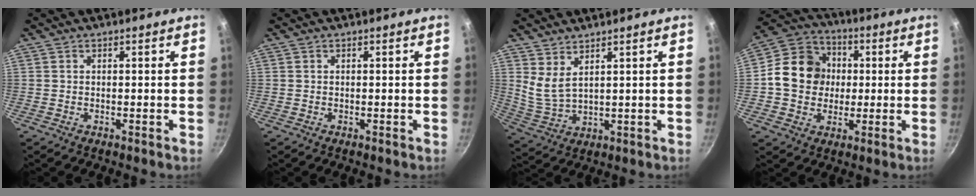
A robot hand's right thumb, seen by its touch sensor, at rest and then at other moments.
{"total": 0.0}
{"total": 5.1, "force": [3.4, 1.8, 3.4], "torque": [-0.063, -0.038, 0.077]}
{"total": 13.6, "force": [0.4, 11.9, 6.6], "torque": [-0.082, 0.020, -0.008]}